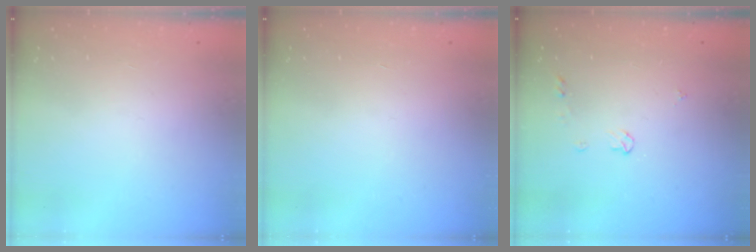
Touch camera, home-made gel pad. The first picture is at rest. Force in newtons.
{"total": 0.0}
{"total": 3.8, "press": 3.8, "slide": 0.6}